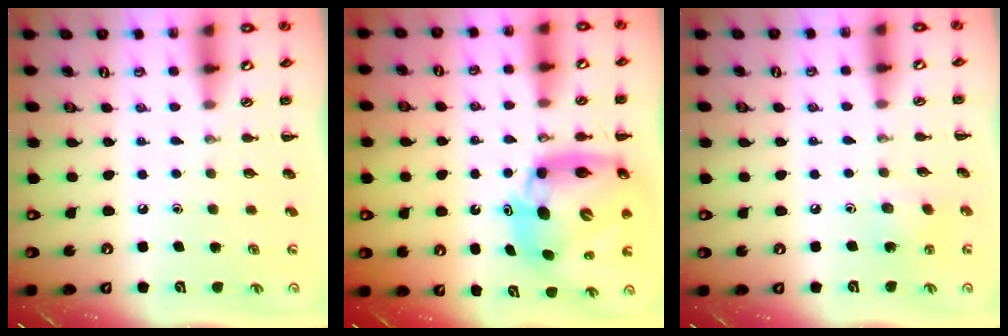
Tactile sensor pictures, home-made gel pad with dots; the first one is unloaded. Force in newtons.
{"total": 14.0, "press": 13.4, "slide": 4.1}
{"total": 3.4, "press": 3.3, "slide": 1.0}